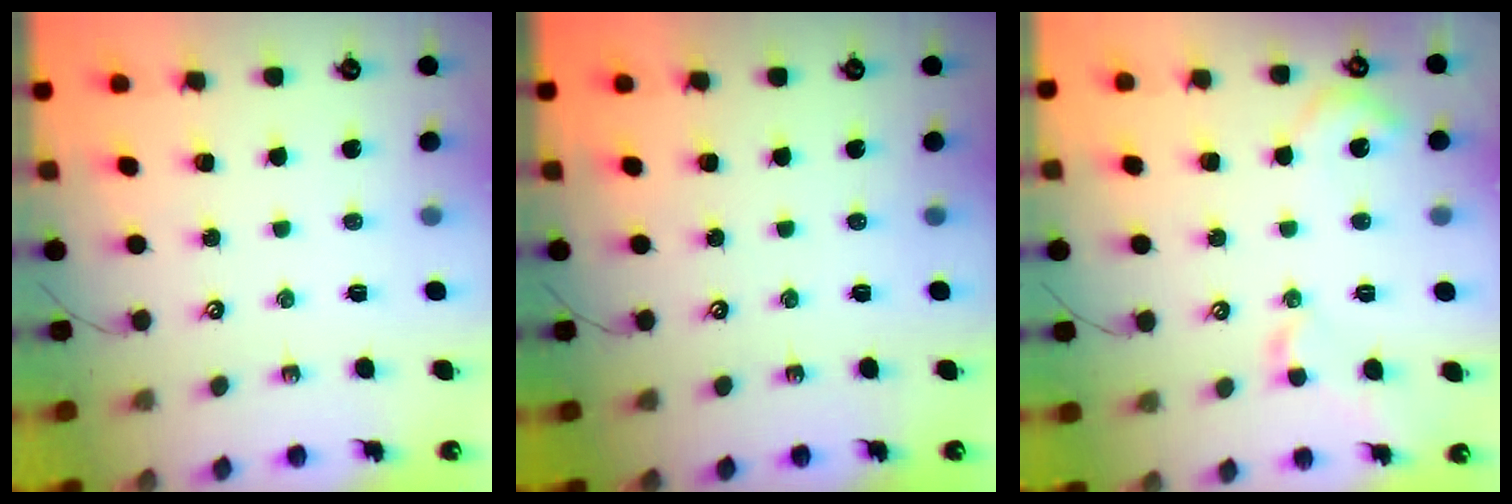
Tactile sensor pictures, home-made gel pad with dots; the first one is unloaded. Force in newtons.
{"total": 0.0}
{"total": 4.2, "press": 4.1, "slide": 0.9}